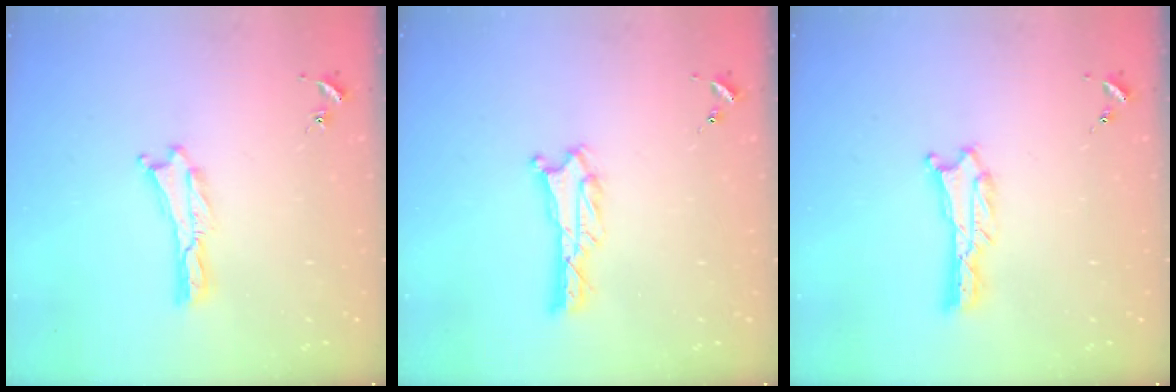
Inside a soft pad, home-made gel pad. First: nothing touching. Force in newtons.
{"total": 0.7, "press": 0.7, "slide": 0.1}
{"total": 0.7, "press": 0.7, "slide": 0.1}